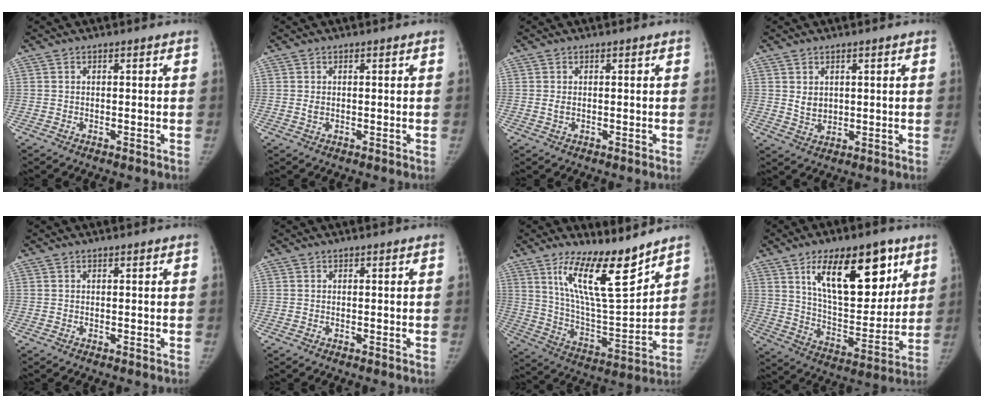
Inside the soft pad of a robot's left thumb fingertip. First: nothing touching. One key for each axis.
{"total": 1.1, "fx": 0.2, "fy": 0.6, "fz": 0.9, "tx": -0.015, "ty": 0.000, "tz": 0.009}
{"total": 1.1, "fx": 0.2, "fy": 0.5, "fz": 1.0, "tx": -0.021, "ty": 0.003, "tz": 0.010}
{"total": 3.4, "fx": 1.1, "fy": 2.4, "fz": 2.0, "tx": -0.025, "ty": -0.013, "tz": 0.029}
{"total": 0.0}
{"total": 0.0}
{"total": 16.6, "fx": 11.2, "fy": 3.9, "fz": 11.6, "tx": -0.174, "ty": -0.082, "tz": 0.210}
{"total": 21.8, "fx": 10.6, "fy": 10.0, "fz": 16.2, "tx": -0.202, "ty": -0.048, "tz": 0.184}